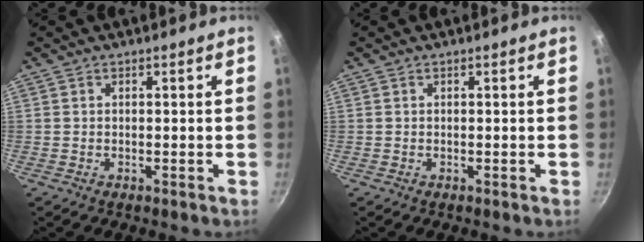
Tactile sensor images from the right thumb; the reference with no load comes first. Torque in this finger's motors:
{"motor_torque": [-0.01, 0.00, 0.00, 0.00, 0.04]}